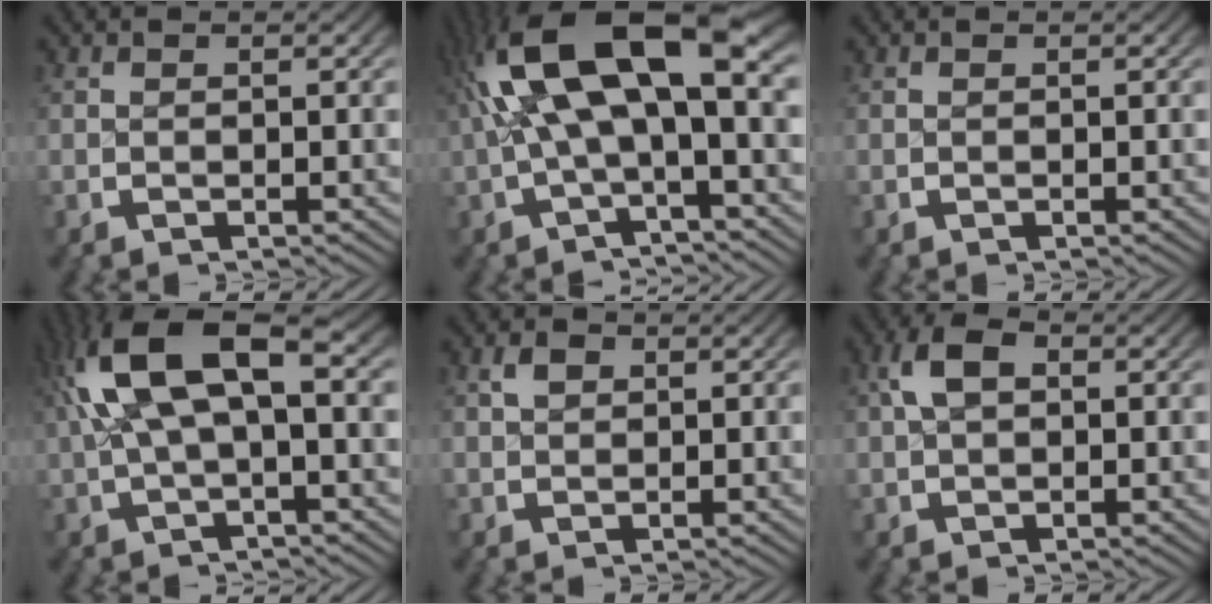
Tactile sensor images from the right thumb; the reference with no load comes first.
{"total": 12.7, "force": [1.6, 6.5, 10.8], "torque": [-0.211, 0.007, 0.028]}
{"total": 0.0}
{"total": 8.8, "force": [1.7, 4.2, 7.5], "torque": [-0.157, 0.015, 0.030]}
{"total": 1.7, "force": [0.9, 1.2, 0.8], "torque": [-0.011, -0.001, 0.020]}
{"total": 3.8, "force": [1.3, 2.4, 2.7], "torque": [-0.059, 0.002, 0.024]}